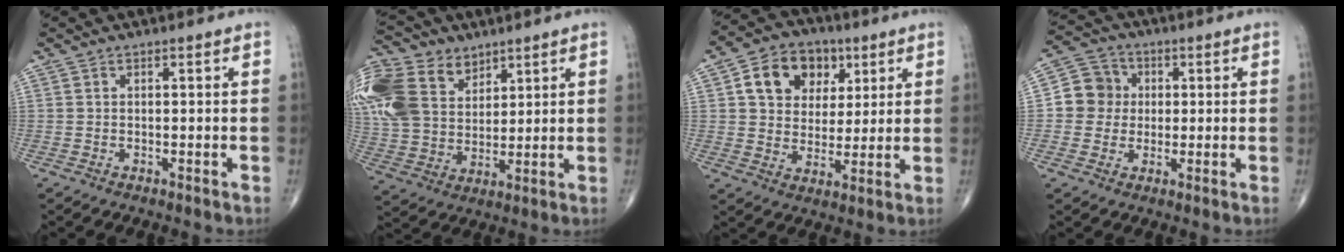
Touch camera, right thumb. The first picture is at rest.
{"total": 21.5, "force": [9.6, 15.1, 12.0], "torque": [-0.290, 0.016, 0.190]}
{"total": 12.4, "force": [4.6, 9.5, 6.5], "torque": [-0.069, -0.005, 0.075]}
{"total": 7.5, "force": [0.4, 7.2, 2.2], "torque": [-0.009, 0.013, -0.005]}